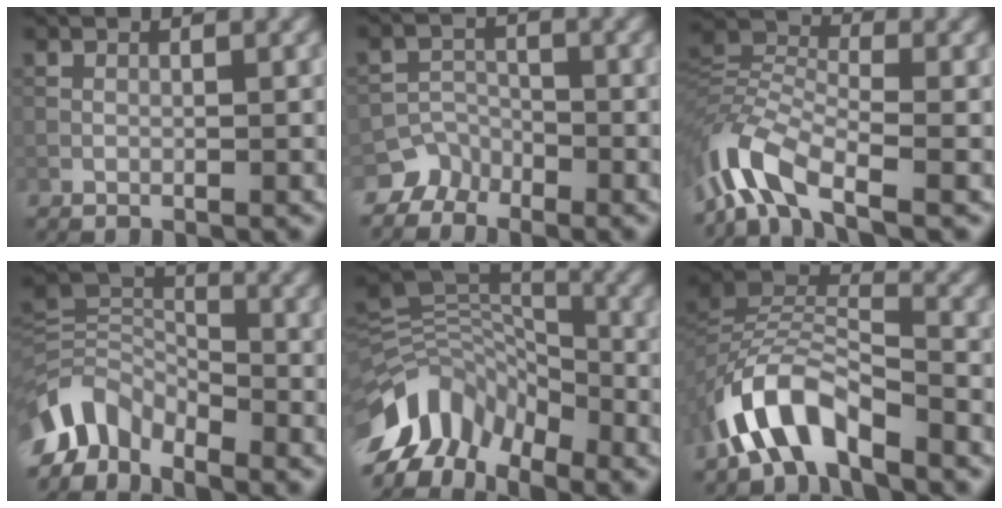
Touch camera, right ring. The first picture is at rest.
{"total": 3.8, "force": [-3.2, 2.1, -0.1], "torque": [0.026, 0.005, -0.052]}
{"total": 8.1, "force": [-5.2, 3.0, 5.5], "torque": [-0.112, 0.008, -0.117]}
{"total": 6.6, "force": [-4.7, 3.6, 2.8], "torque": [-0.048, -0.003, -0.104]}
{"total": 10.1, "force": [-6.3, 5.8, 5.3], "torque": [-0.104, 0.011, -0.135]}
{"total": 7.3, "force": [-4.8, 3.0, 4.5], "torque": [-0.081, 0.002, -0.101]}